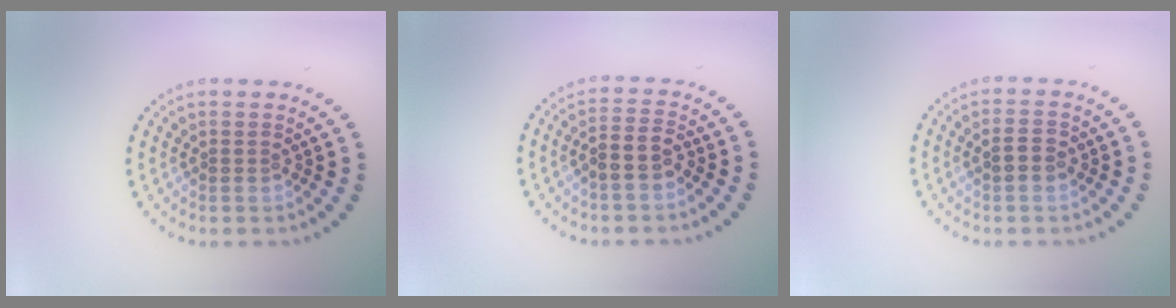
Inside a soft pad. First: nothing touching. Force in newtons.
{"total": 2.3, "press": 2.1, "slide": 1.0}
{"total": 1.6, "press": 1.6, "slide": 0.1}